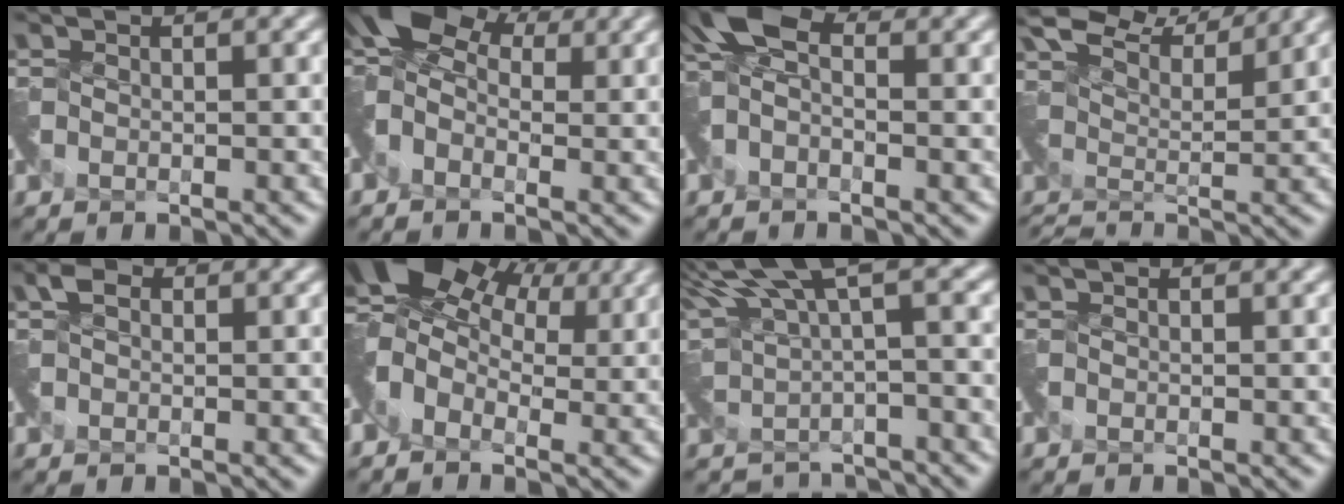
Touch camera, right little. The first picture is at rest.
{"total": 5.1, "force": [0.7, 3.7, 3.3], "torque": [-0.075, 0.015, 0.001]}
{"total": 3.2, "force": [-0.5, 2.2, 2.3], "torque": [-0.051, 0.012, -0.018]}
{"total": 7.3, "force": [6.3, 1.9, 3.0], "torque": [-0.066, 0.015, 0.107]}
{"total": 1.1, "force": [-0.4, 0.5, -0.9], "torque": [0.020, 0.000, -0.005]}
{"total": 7.3, "force": [2.5, 5.1, 4.6], "torque": [-0.085, 0.014, 0.035]}
{"total": 4.9, "force": [2.4, 1.9, 3.8], "torque": [-0.071, -0.017, 0.061]}
{"total": 0.0}